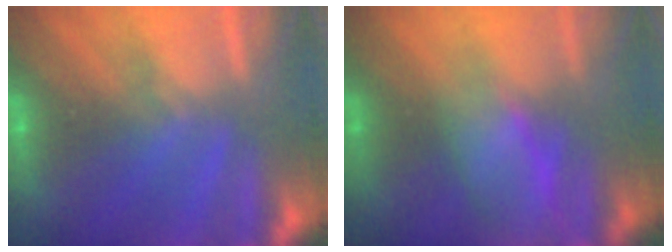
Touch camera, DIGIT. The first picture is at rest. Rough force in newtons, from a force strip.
{"total": 2.9}